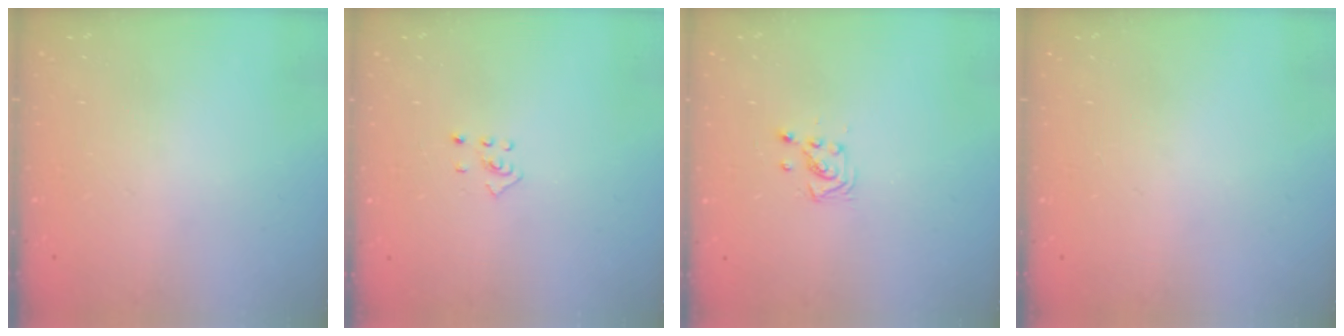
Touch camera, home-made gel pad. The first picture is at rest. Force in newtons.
{"total": 2.5, "press": 2.4, "slide": 0.8}
{"total": 2.9, "press": 2.9, "slide": 0.3}
{"total": 0.0}